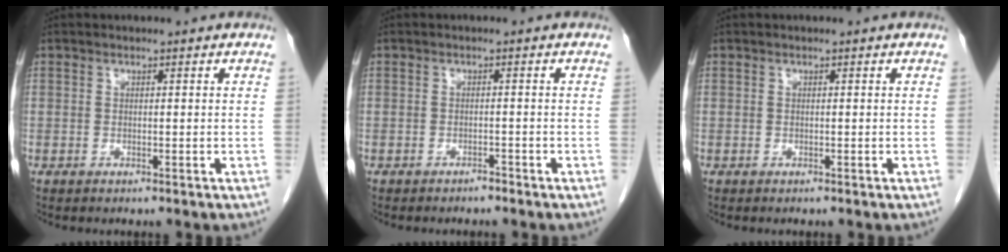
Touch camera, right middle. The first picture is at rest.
{"total": 1.0, "force": [-1.0, 0.1, 0.3], "torque": [-0.011, -0.002, -0.014]}
{"total": 0.0}